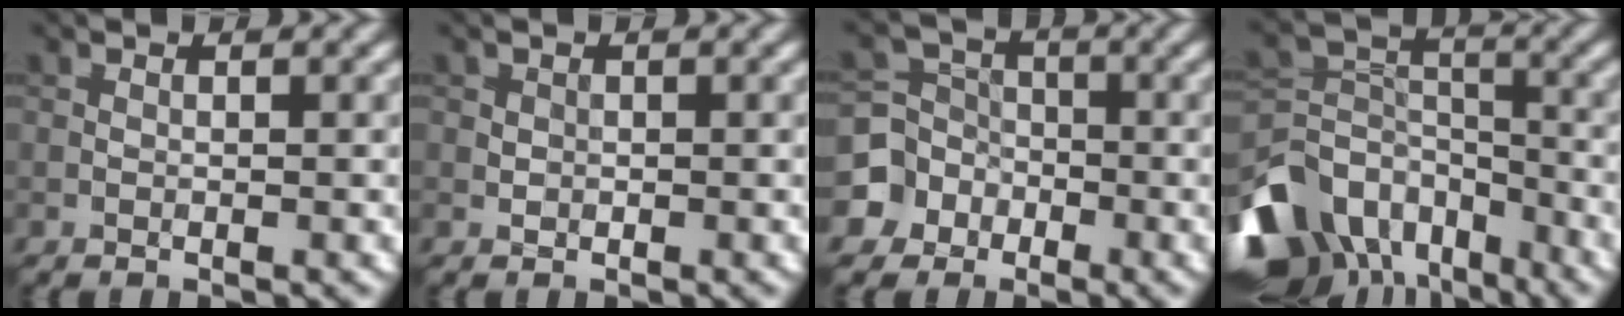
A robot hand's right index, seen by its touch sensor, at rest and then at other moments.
{"total": 0.6, "force": [0.1, 0.6, 0.1], "torque": [0.003, -0.003, -0.001]}
{"total": 5.5, "force": [-2.5, 4.9, 0.5], "torque": [0.007, 0.002, -0.073]}
{"total": 11.7, "force": [-7.2, 7.3, 5.6], "torque": [-0.130, -0.007, -0.136]}